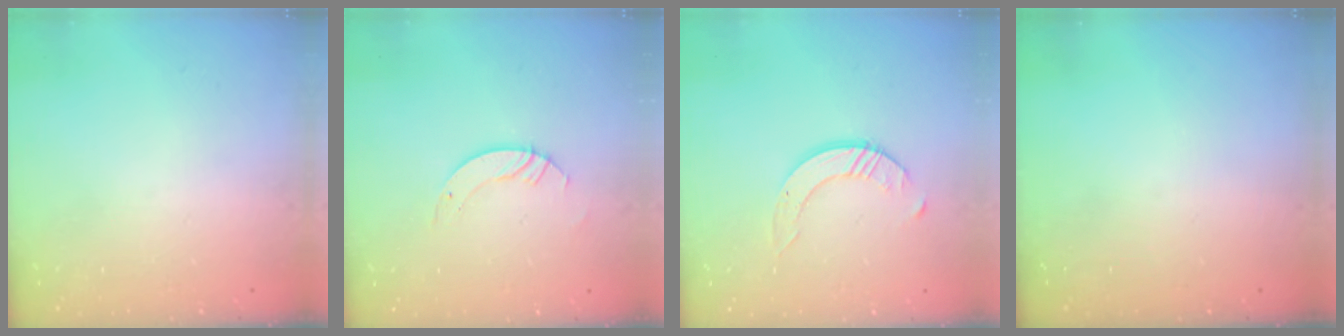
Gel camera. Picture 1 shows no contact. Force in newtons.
{"total": 3.5, "press": 3.5, "slide": 0.2}
{"total": 2.5, "press": 2.5, "slide": 0.3}
{"total": 0.0}